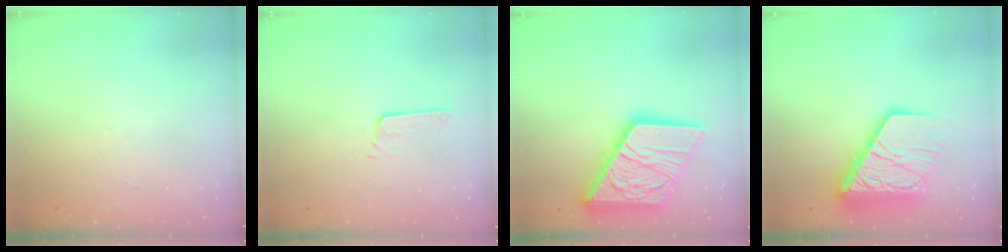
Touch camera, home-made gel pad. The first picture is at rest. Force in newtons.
{"total": 2.3, "press": 2.3, "slide": 0.3}
{"total": 27.4, "press": 27.2, "slide": 3.0}
{"total": 20.2, "press": 20.1, "slide": 2.4}